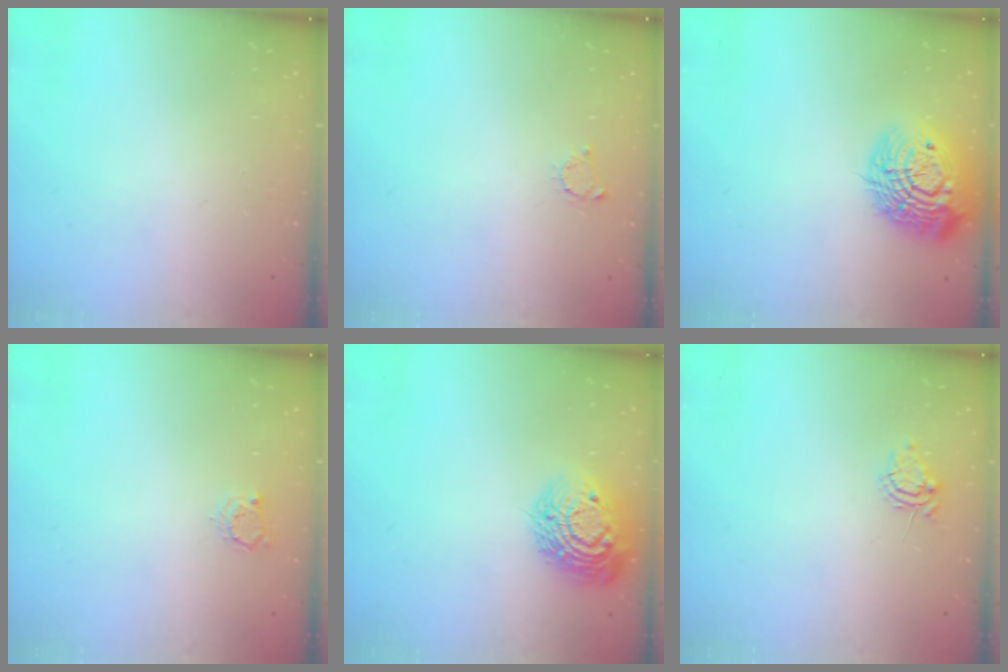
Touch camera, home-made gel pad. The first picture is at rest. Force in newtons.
{"total": 2.2, "press": 2.2, "slide": 0.4}
{"total": 17.9, "press": 17.8, "slide": 1.3}
{"total": 3.1, "press": 3.0, "slide": 0.5}
{"total": 15.1, "press": 15.1, "slide": 0.7}
{"total": 5.9, "press": 5.9, "slide": 0.5}